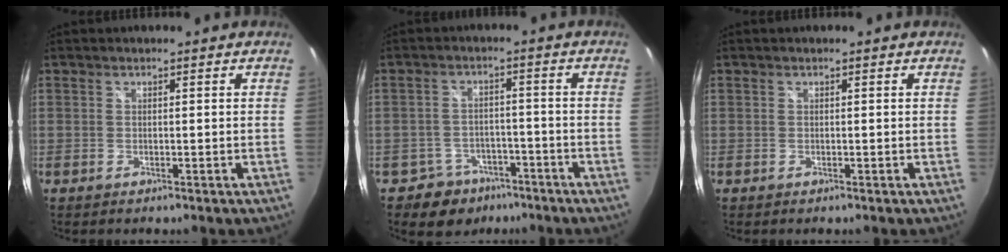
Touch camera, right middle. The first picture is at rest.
{"total": 6.7, "force": [-4.7, 4.8, 0.6], "torque": [-0.025, 0.021, -0.064]}
{"total": 0.0}